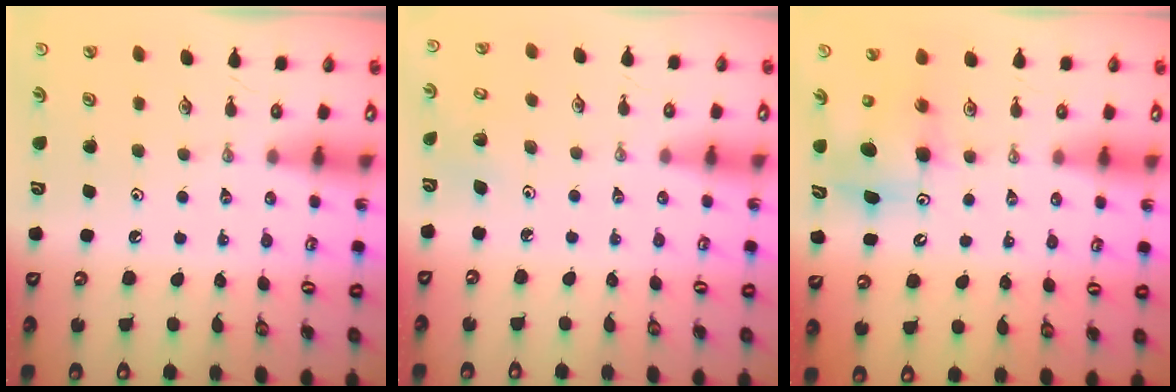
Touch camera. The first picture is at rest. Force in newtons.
{"total": 3.5, "press": 3.5, "slide": 0.3}
{"total": 8.0, "press": 7.8, "slide": 1.9}